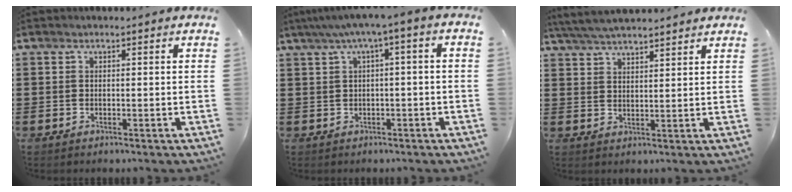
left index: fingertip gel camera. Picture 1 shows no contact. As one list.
[{"total": 3.1, "force": [-0.7, 0.2, 3.0], "torque": [-0.056, 0.001, -0.018]}, {"total": 4.5, "force": [4.3, 0.2, 1.3], "torque": [-0.039, -0.011, 0.079]}]